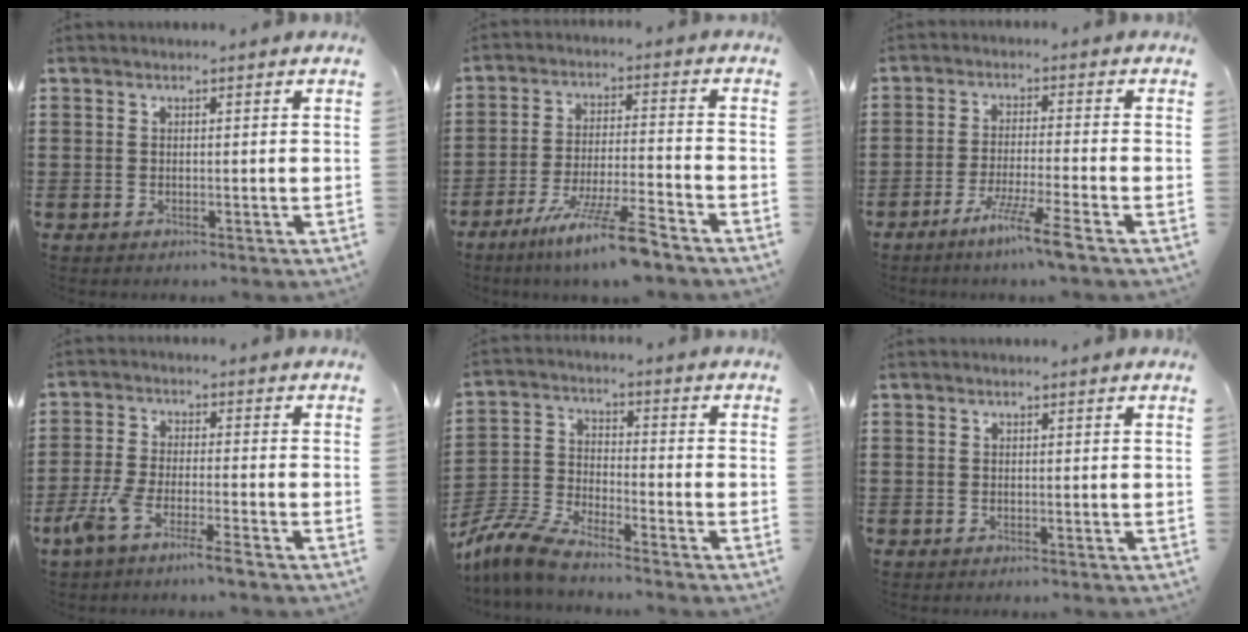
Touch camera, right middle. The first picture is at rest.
{"total": 9.9, "force": [-7.4, 0.4, 6.6], "torque": [-0.125, -0.002, -0.141]}
{"total": 6.5, "force": [-4.7, -0.5, 4.5], "torque": [-0.083, -0.012, -0.086]}
{"total": 5.7, "force": [-4.1, 0.3, 3.9], "torque": [-0.098, -0.016, -0.081]}
{"total": 7.1, "force": [-6.6, 0.9, 2.5], "torque": [-0.076, -0.002, -0.137]}
{"total": 0.0}